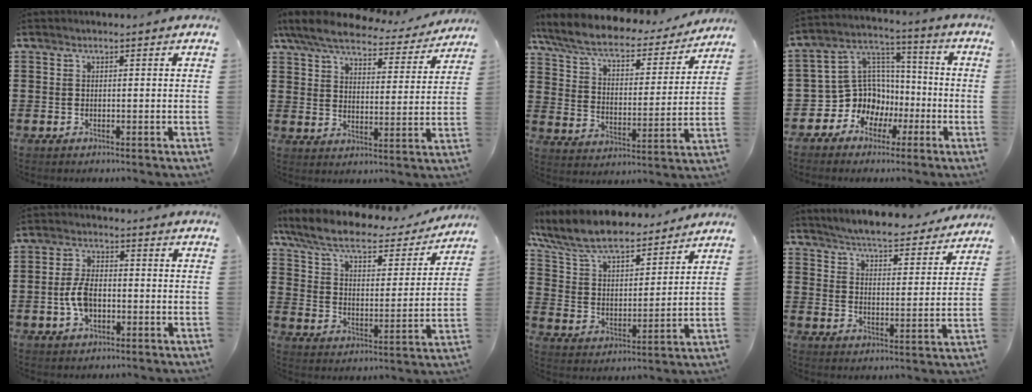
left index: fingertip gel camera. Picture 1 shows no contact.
{"total": 7.0, "force": [6.3, 1.3, 2.8], "torque": [-0.081, -0.034, 0.109]}
{"total": 6.9, "force": [5.5, 1.7, 3.8], "torque": [-0.097, -0.032, 0.091]}
{"total": 9.6, "force": [-3.4, 8.9, 1.8], "torque": [-0.079, 0.002, -0.057]}
{"total": 5.5, "force": [-1.2, 3.0, 4.4], "torque": [-0.106, -0.001, -0.028]}
{"total": 7.7, "force": [5.9, 2.0, 4.5], "torque": [-0.110, -0.032, 0.099]}
{"total": 9.0, "force": [8.1, 1.9, 3.4], "torque": [-0.102, -0.046, 0.143]}
{"total": 5.3, "force": [5.2, -0.4, 0.8], "torque": [-0.043, -0.040, 0.088]}